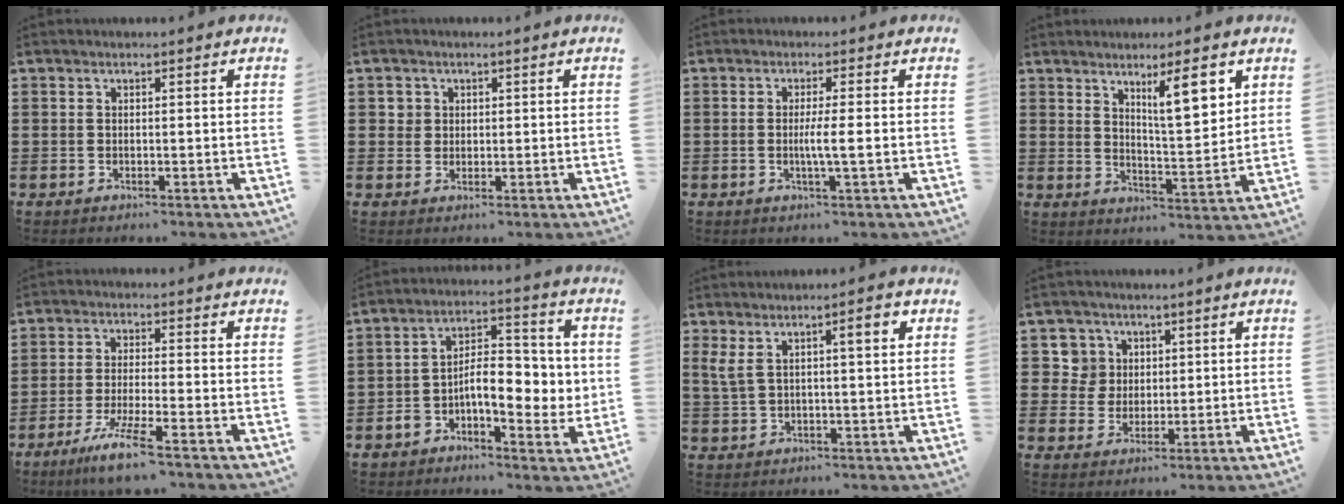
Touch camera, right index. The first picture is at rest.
{"total": 2.1, "force": [0.8, 1.9, 0.4], "torque": [-0.016, 0.009, 0.015]}
{"total": 3.3, "force": [-0.4, -0.3, 3.2], "torque": [-0.057, -0.009, -0.011]}
{"total": 8.0, "force": [4.5, 1.9, 6.3], "torque": [-0.099, -0.010, 0.070]}
{"total": 6.8, "force": [-4.8, -0.2, 4.9], "torque": [-0.112, -0.025, -0.092]}
{"total": 8.5, "force": [-1.3, 4.8, 6.8], "torque": [-0.103, 0.007, -0.029]}
{"total": 6.0, "force": [2.6, 1.9, 5.0], "torque": [-0.104, 0.010, 0.043]}
{"total": 5.5, "force": [2.0, 5.1, 0.4], "torque": [-0.028, 0.014, 0.035]}